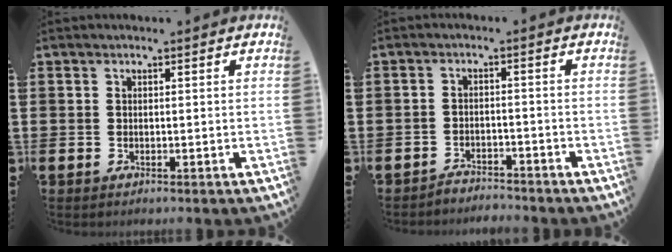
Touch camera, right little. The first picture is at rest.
{"total": 2.4, "force": [-2.4, 0.1, -0.4], "torque": [-0.001, 0.004, -0.054]}